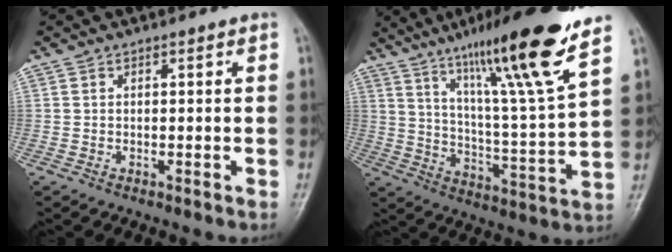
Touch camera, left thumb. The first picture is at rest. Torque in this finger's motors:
{"motor_torque": [0.95, -0.14, 1.43, -1.34, 0.31]}